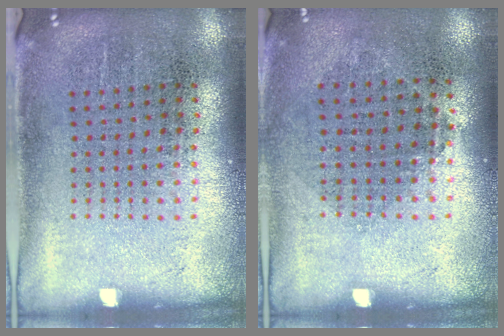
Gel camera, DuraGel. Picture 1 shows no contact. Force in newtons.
{"total": 0.8, "press": 0.7, "slide": 0.3}